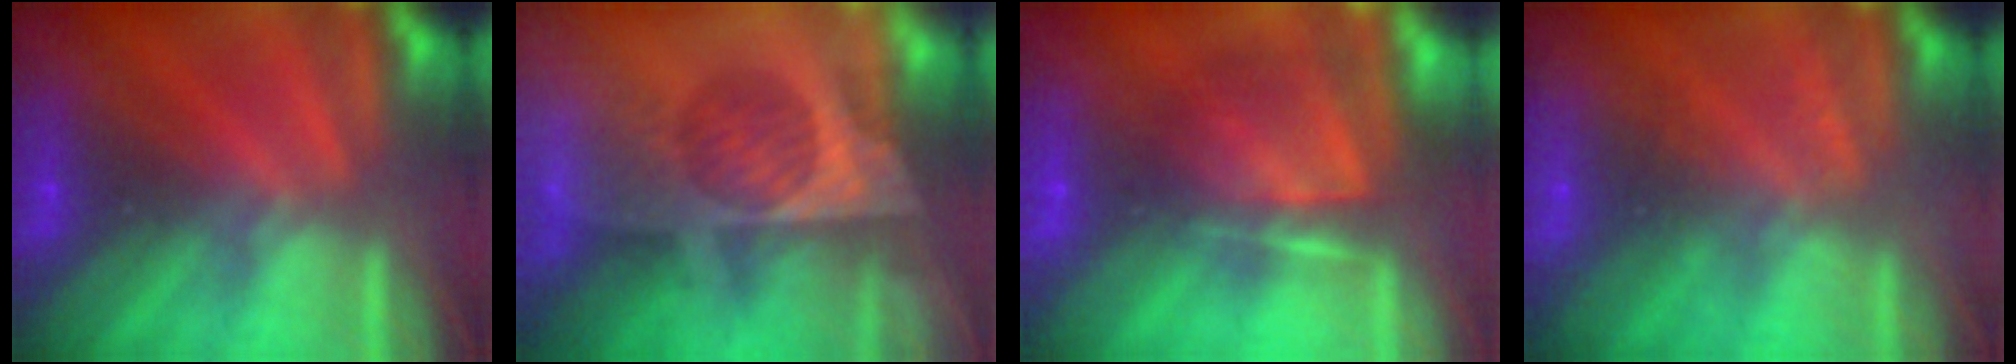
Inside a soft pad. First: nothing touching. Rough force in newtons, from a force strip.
{"total": 8.3}
{"total": 6.5}
{"total": 2.1}